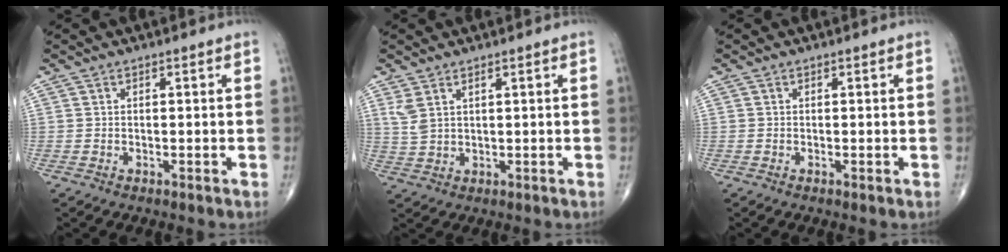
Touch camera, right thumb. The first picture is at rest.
{"total": 3.5, "force": [1.9, 1.5, 2.5], "torque": [-0.055, -0.003, 0.049]}
{"total": 0.0}